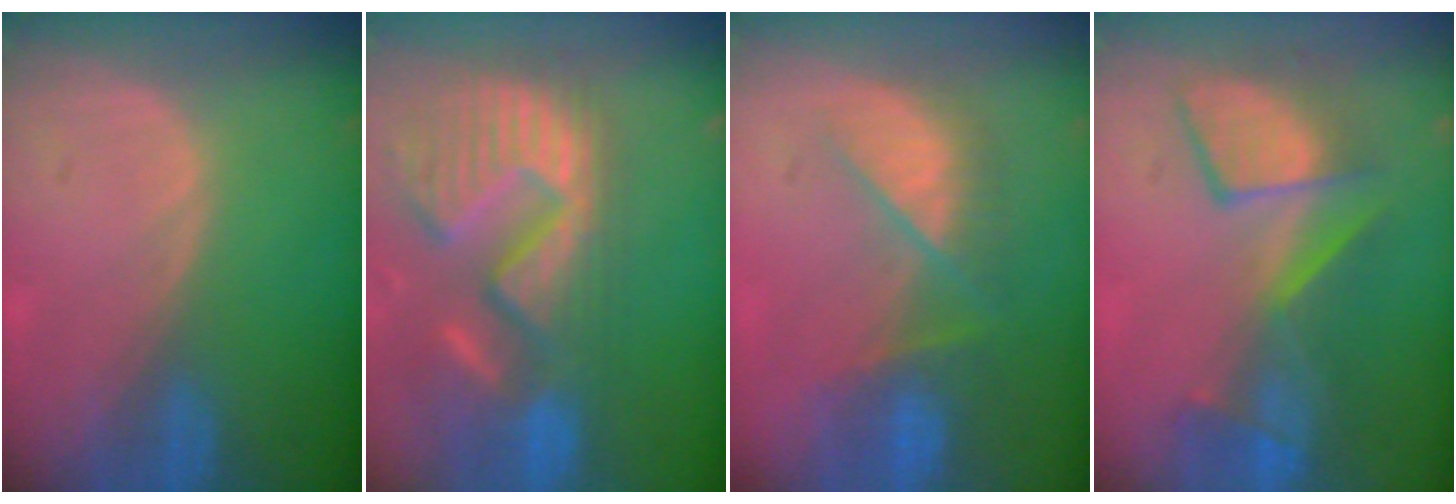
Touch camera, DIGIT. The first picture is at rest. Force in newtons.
{"total": 14.7, "press": 12.3, "slide": 8.2}
{"total": 7.4, "press": 7.1, "slide": 2.1}
{"total": 8.8, "press": 8.8, "slide": 0.6}